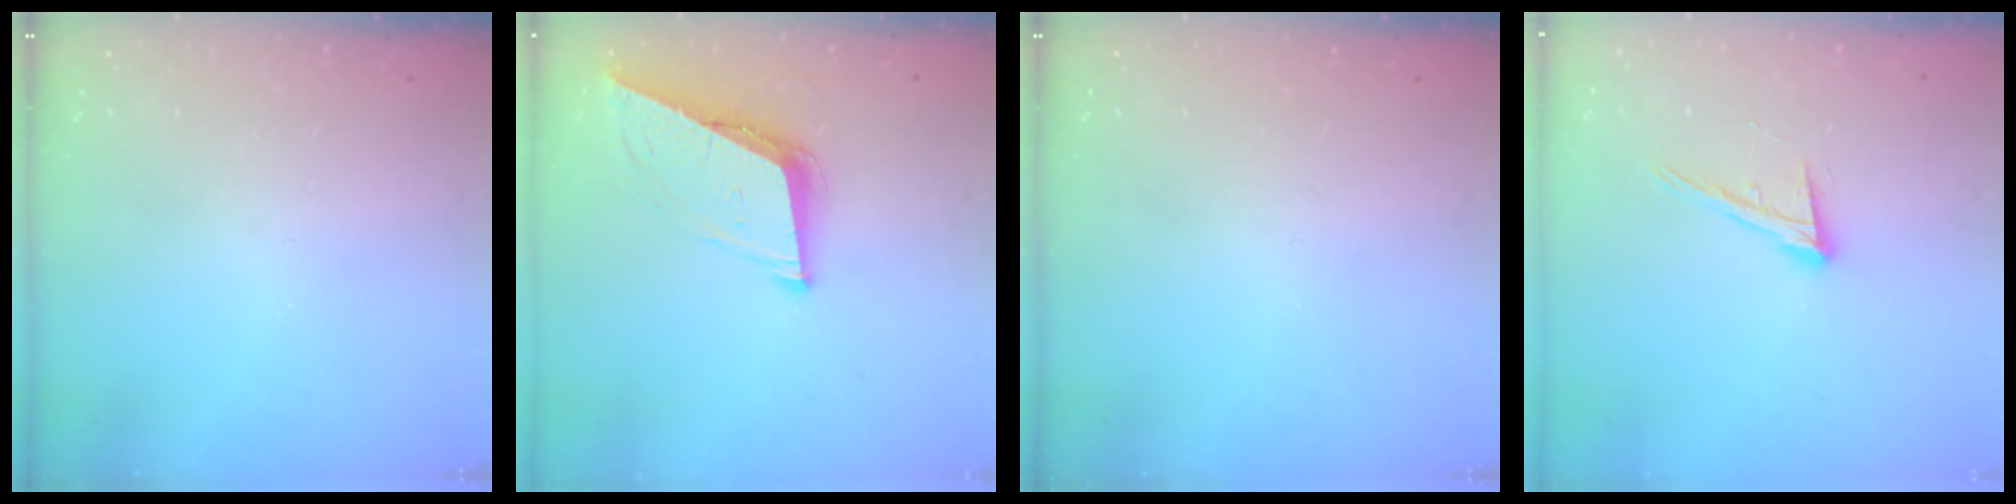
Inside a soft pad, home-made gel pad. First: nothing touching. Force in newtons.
{"total": 9.3, "press": 9.0, "slide": 2.3}
{"total": 0.0}
{"total": 13.2, "press": 12.7, "slide": 3.4}